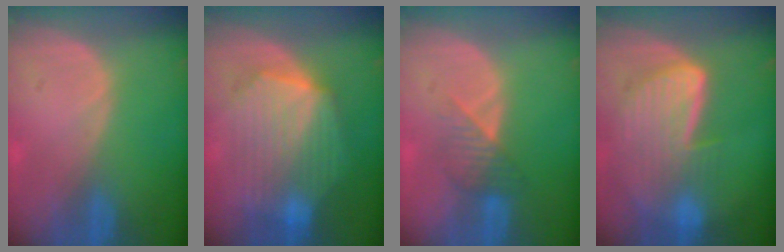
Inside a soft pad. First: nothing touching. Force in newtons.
{"total": 10.3, "press": 10.3, "slide": 0.9}
{"total": 3.6, "press": 3.4, "slide": 1.4}
{"total": 9.1, "press": 8.0, "slide": 4.3}